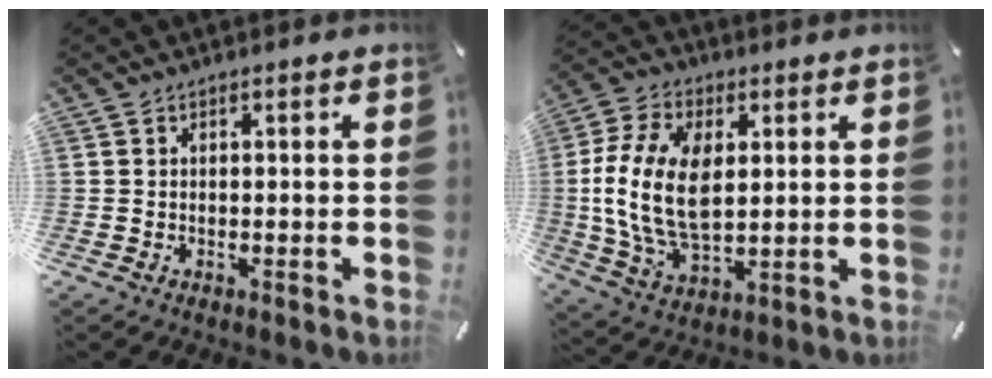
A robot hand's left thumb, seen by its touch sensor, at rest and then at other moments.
{"total": 16.2, "force": [1.7, 10.4, 12.3], "torque": [-0.279, 0.000, 0.030]}